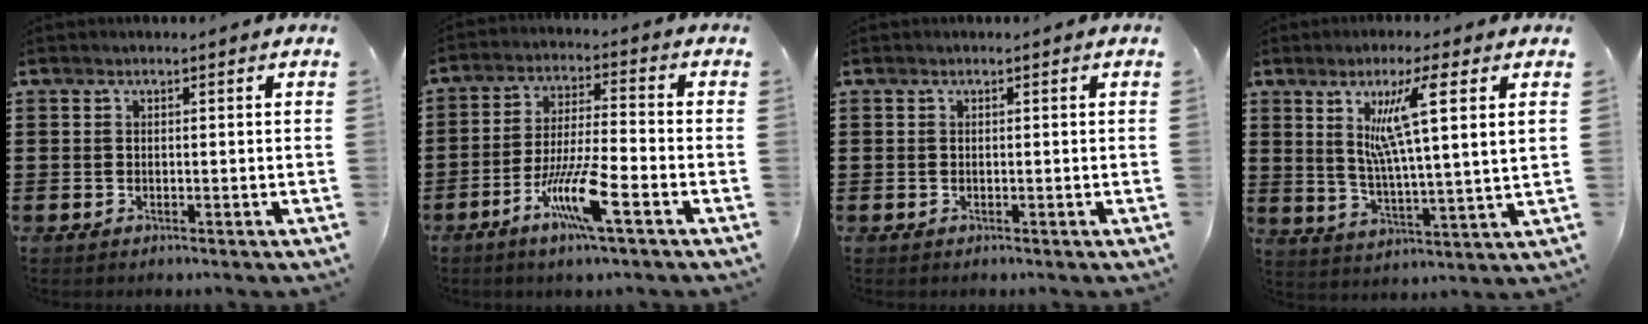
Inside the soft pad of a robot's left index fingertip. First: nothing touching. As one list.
[{"total": 9.5, "force": [-5.0, 1.5, 8.0], "torque": [-0.167, -0.003, -0.097]}, {"total": 0.0}, {"total": 9.8, "force": [4.9, 0.7, 8.4], "torque": [-0.160, -0.011, 0.078]}]